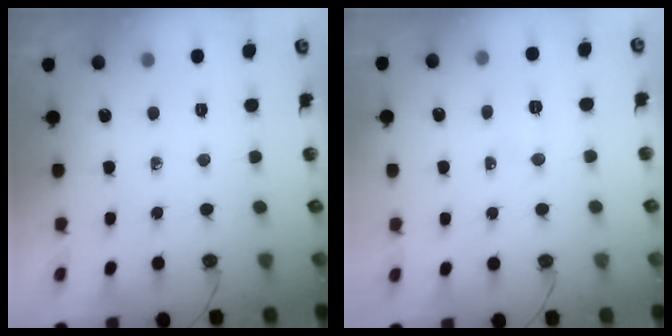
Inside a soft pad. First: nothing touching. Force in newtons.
{"total": 3.9, "press": 3.9, "slide": 0.2}